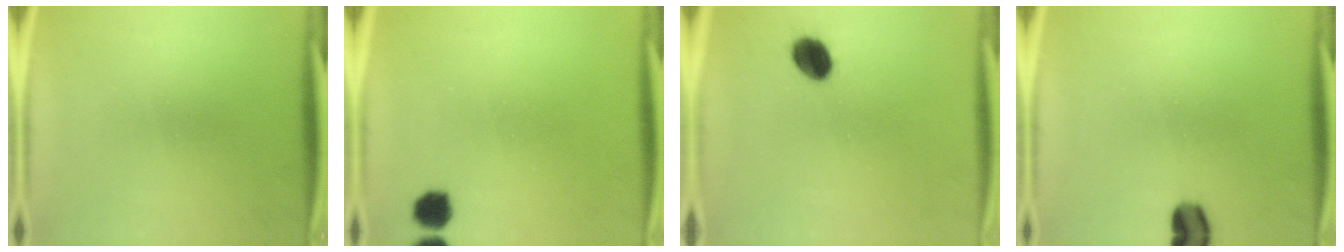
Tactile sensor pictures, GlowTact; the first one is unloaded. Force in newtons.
{"total": 3.9}
{"total": 6.4}
{"total": 4.5}